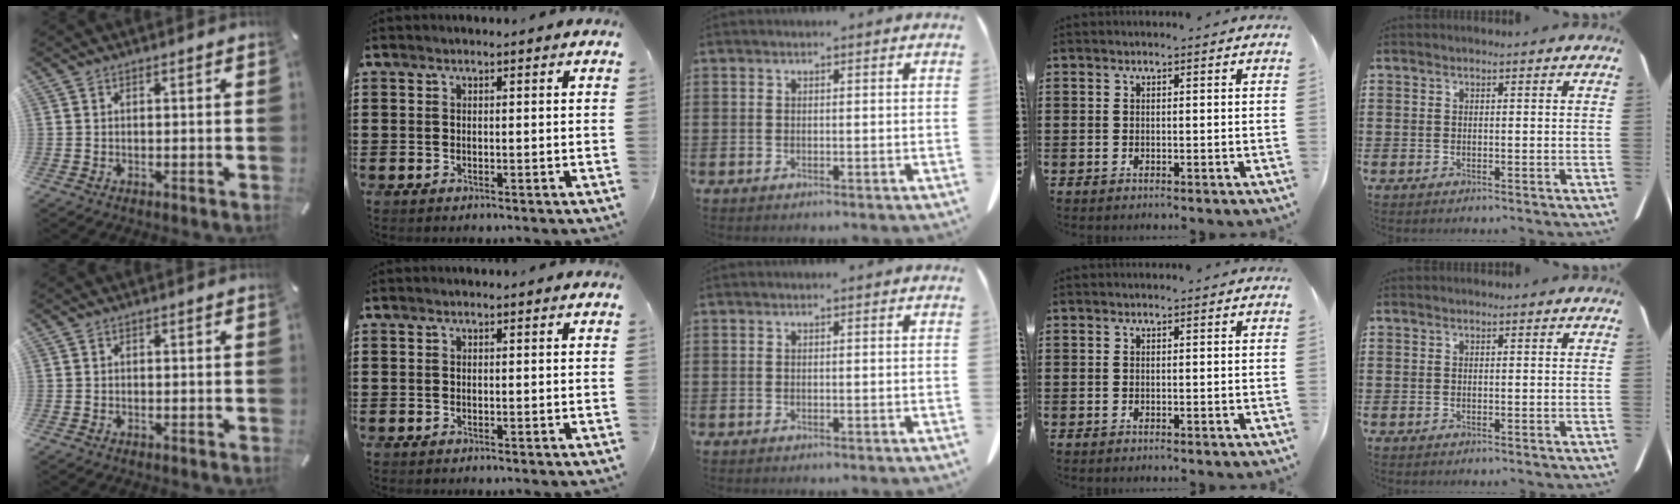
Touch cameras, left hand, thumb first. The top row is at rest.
{}